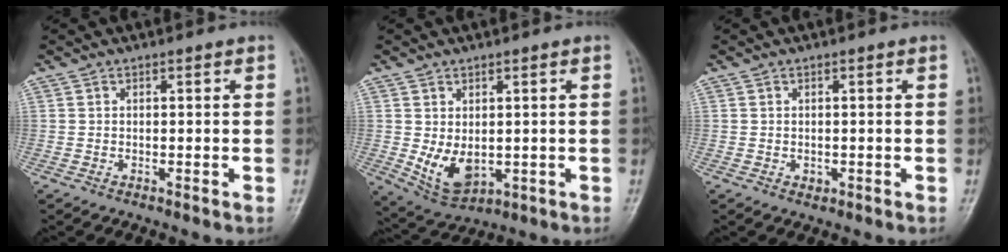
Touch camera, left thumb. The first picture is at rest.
{"total": 7.0, "force": [-0.2, 4.6, 5.3], "torque": [-0.080, -0.014, 0.019]}
{"total": 0.9, "force": [-0.1, 0.8, 0.5], "torque": [-0.005, 0.000, 0.002]}